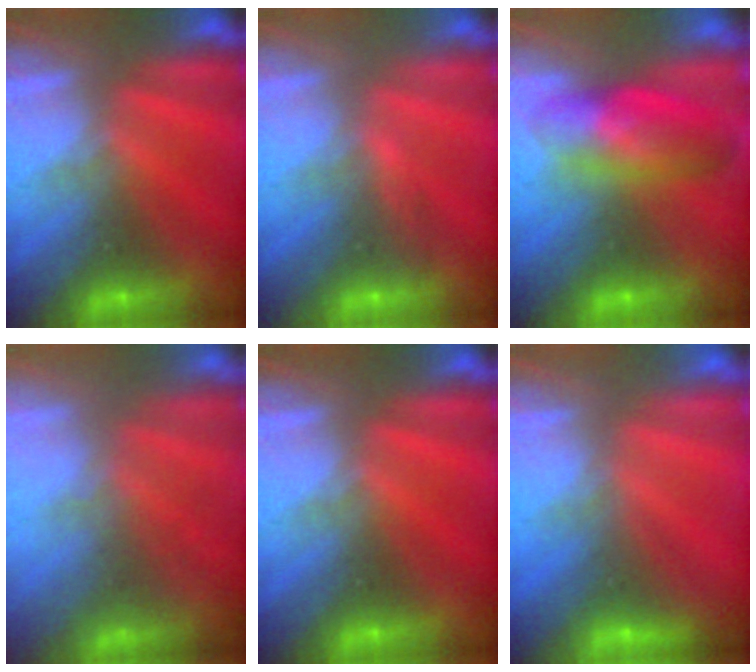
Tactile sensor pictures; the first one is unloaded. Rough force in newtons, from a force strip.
{"total": 2.7}
{"total": 7.6}
{"total": 7.7}
{"total": 0.0}
{"total": 3.1}